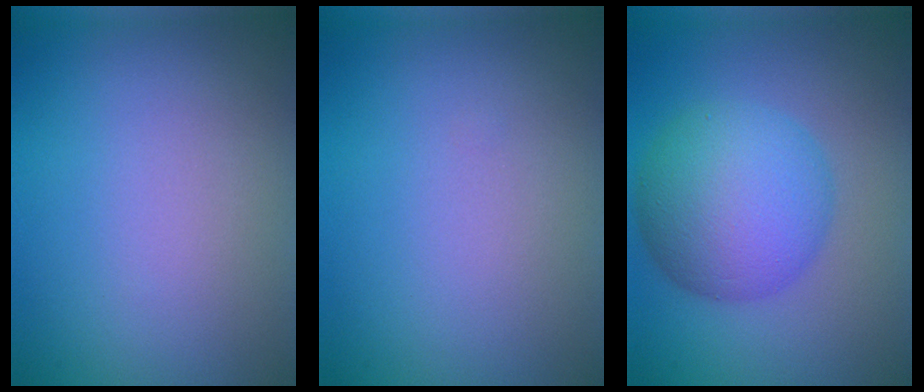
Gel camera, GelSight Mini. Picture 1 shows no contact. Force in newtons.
{"total": 0.0}
{"total": 7.9, "press": 7.9, "slide": 0.1}